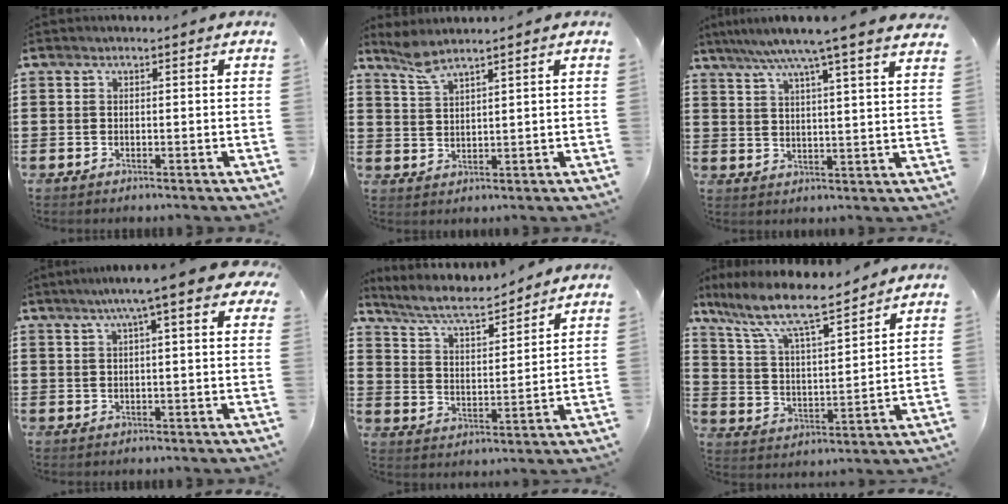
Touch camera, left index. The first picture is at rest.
{"total": 3.5, "force": [2.9, 0.4, 1.9], "torque": [-0.045, -0.001, 0.054]}
{"total": 7.4, "force": [6.0, -0.9, 4.3], "torque": [-0.102, -0.025, 0.099]}
{"total": 6.6, "force": [3.2, 0.3, 5.8], "torque": [-0.108, 0.008, 0.052]}
{"total": 6.5, "force": [5.8, 0.9, 2.9], "torque": [-0.080, -0.029, 0.097]}
{"total": 9.0, "force": [7.1, 1.6, 5.2], "torque": [-0.128, -0.038, 0.119]}